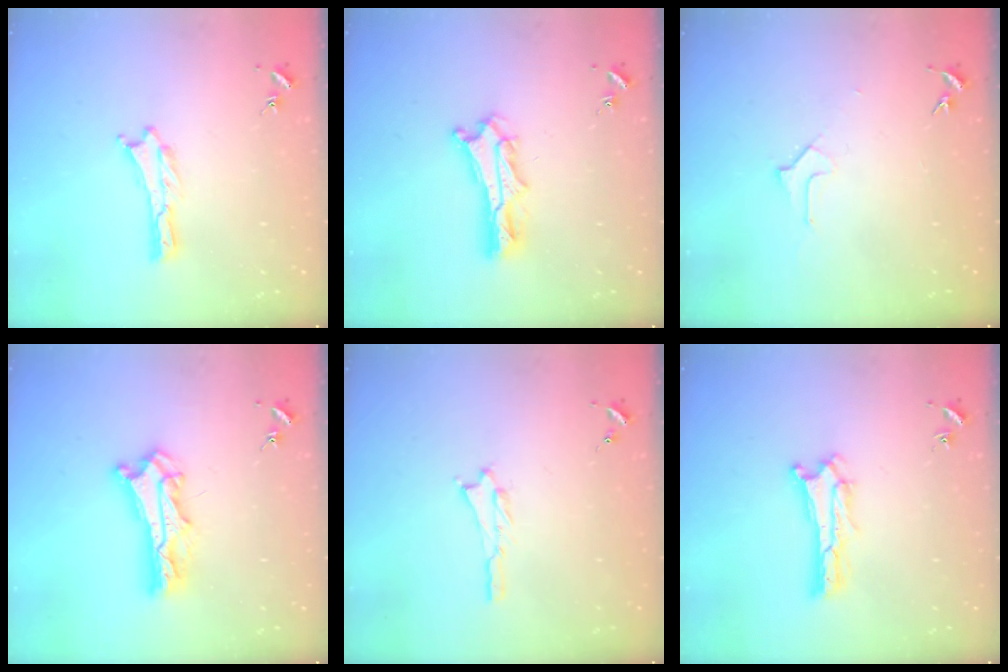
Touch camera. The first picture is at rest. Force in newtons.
{"total": 5.2, "press": 5.2, "slide": 0.6}
{"total": 1.6, "press": 1.6, "slide": 0.1}
{"total": 7.4, "press": 7.3, "slide": 0.6}
{"total": 0.8, "press": 0.8, "slide": 0.2}
{"total": 0.7, "press": 0.6, "slide": 0.2}